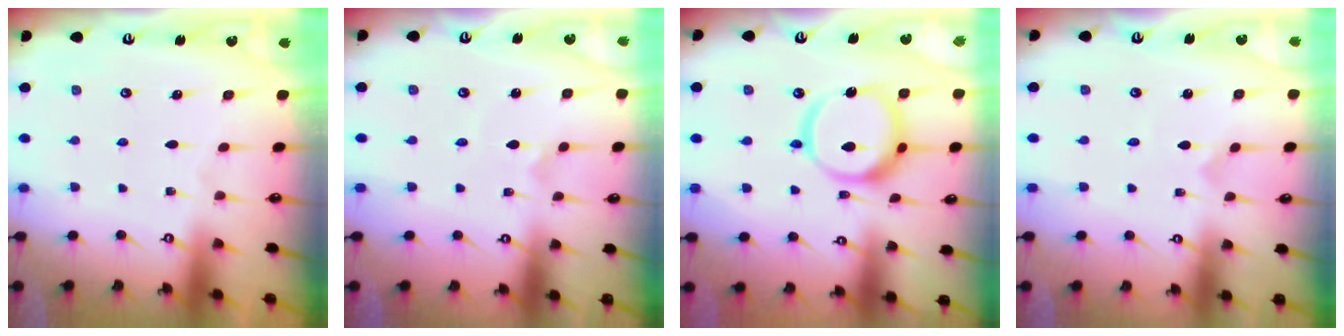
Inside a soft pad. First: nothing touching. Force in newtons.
{"total": 1.1, "press": 1.0, "slide": 0.4}
{"total": 15.4, "press": 15.3, "slide": 1.9}
{"total": 0.0}